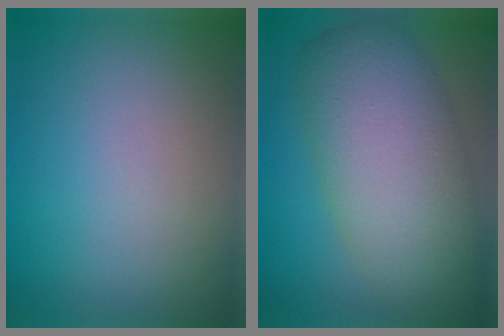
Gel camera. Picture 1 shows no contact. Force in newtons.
{"total": 9.3, "press": 9.3, "slide": 0.3}